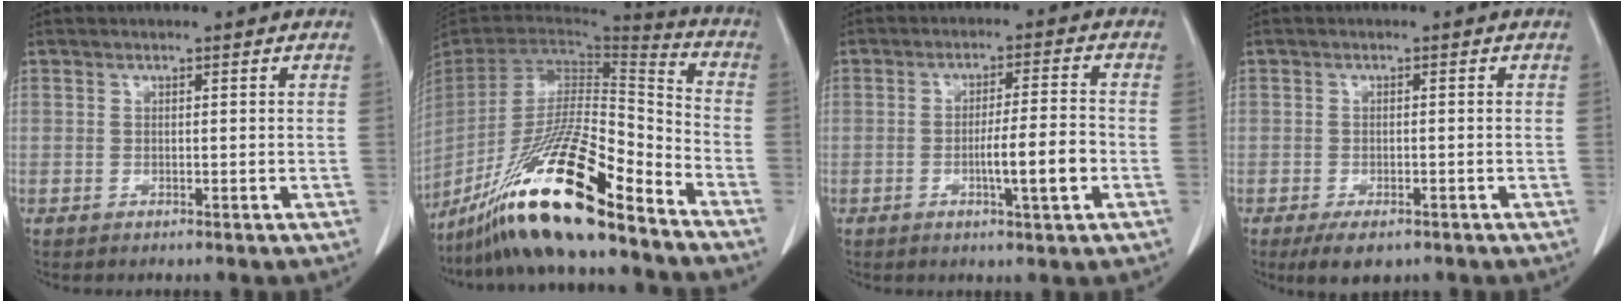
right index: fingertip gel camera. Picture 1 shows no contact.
{"total": 24.0, "force": [-17.2, 2.2, 16.6], "torque": [-0.315, -0.038, -0.311]}
{"total": 6.8, "force": [-2.0, 0.1, 6.5], "torque": [-0.105, -0.004, -0.032]}
{"total": 4.1, "force": [-2.7, 1.8, 2.5], "torque": [-0.041, -0.006, -0.037]}